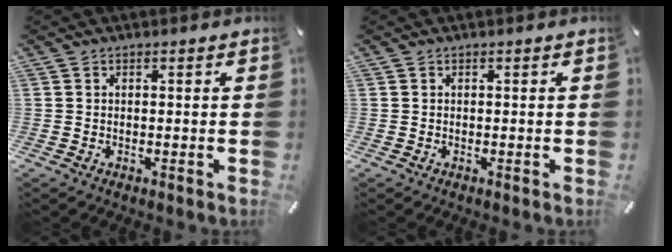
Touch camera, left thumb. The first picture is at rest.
{"total": 0.0}